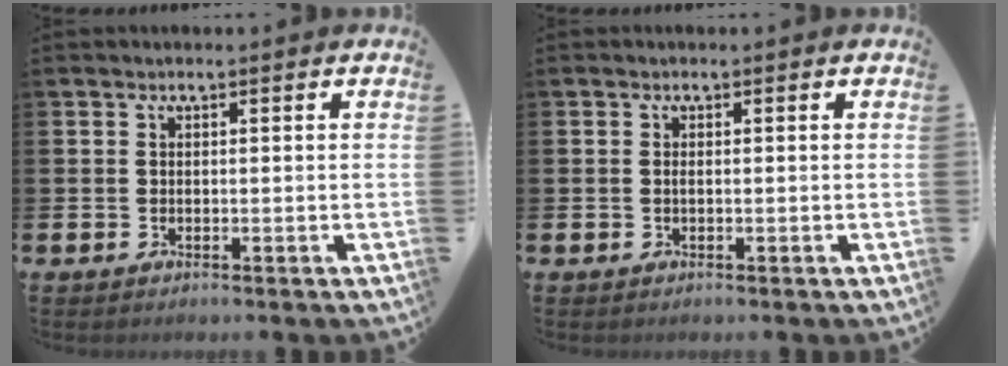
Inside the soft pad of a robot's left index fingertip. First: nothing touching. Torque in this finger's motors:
{"motor_torque": [0.22, -0.07, 0.02, 0.00]}